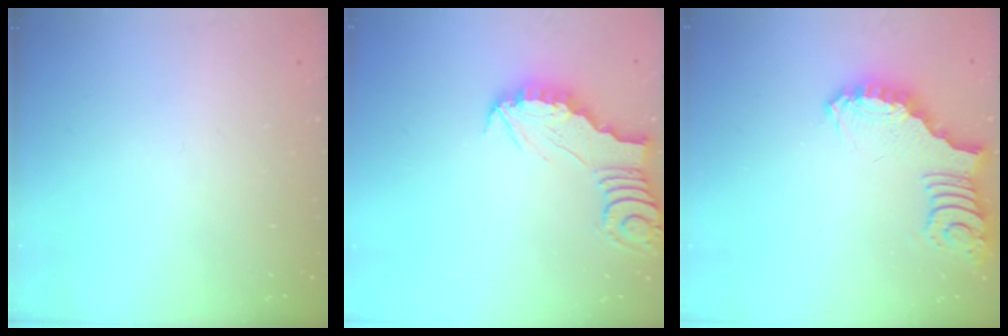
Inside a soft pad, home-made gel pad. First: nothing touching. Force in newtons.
{"total": 2.7, "press": 2.7, "slide": 0.1}
{"total": 3.4, "press": 3.3, "slide": 0.7}